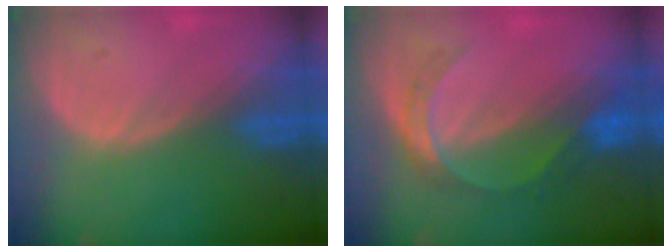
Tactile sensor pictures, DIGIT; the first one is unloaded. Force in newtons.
{"total": 5.8, "press": 5.1, "slide": 2.7}